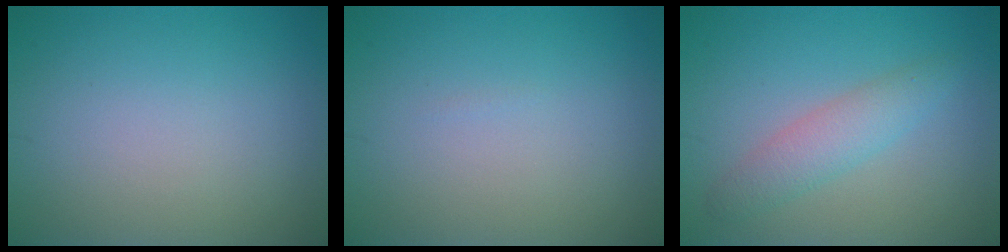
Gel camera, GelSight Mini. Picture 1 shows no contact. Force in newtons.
{"total": 0.0}
{"total": 2.8, "press": 2.8, "slide": 0.0}